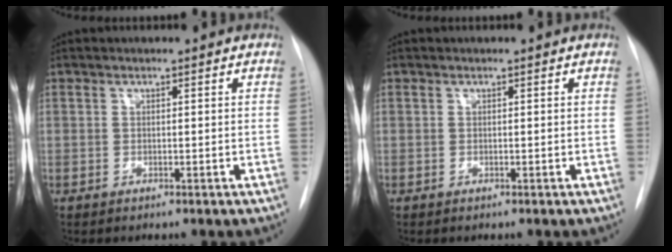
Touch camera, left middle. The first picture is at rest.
{"total": 0.0}